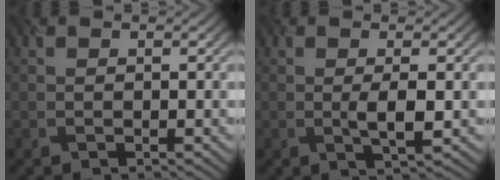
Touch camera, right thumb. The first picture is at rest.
{"total": 2.7, "force": [-0.5, 0.5, 2.6], "torque": [-0.057, 0.001, -0.004]}